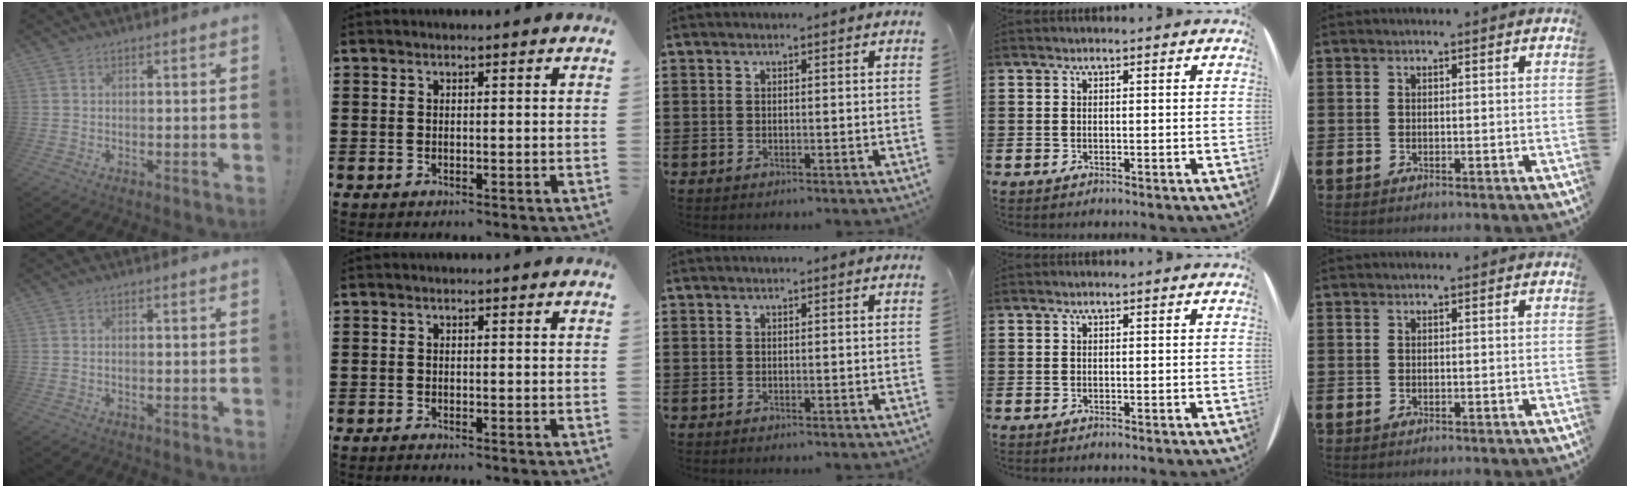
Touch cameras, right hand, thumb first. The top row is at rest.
{"thumb": {"total": 0.6, "force": [-0.4, 0.2, 0.4], "torque": [-0.014, 0.004, -0.005]}, "index": {"total": 0.7, "force": [-0.7, 0.0, 0.1], "torque": [-0.003, 0.000, -0.014]}}